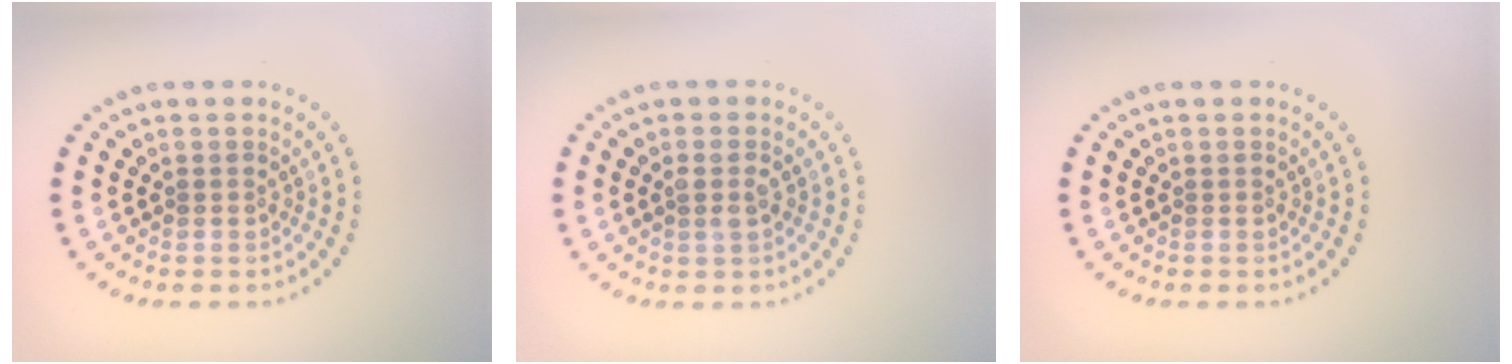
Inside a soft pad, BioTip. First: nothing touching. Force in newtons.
{"total": 1.3, "press": 1.2, "slide": 0.6}
{"total": 0.0}